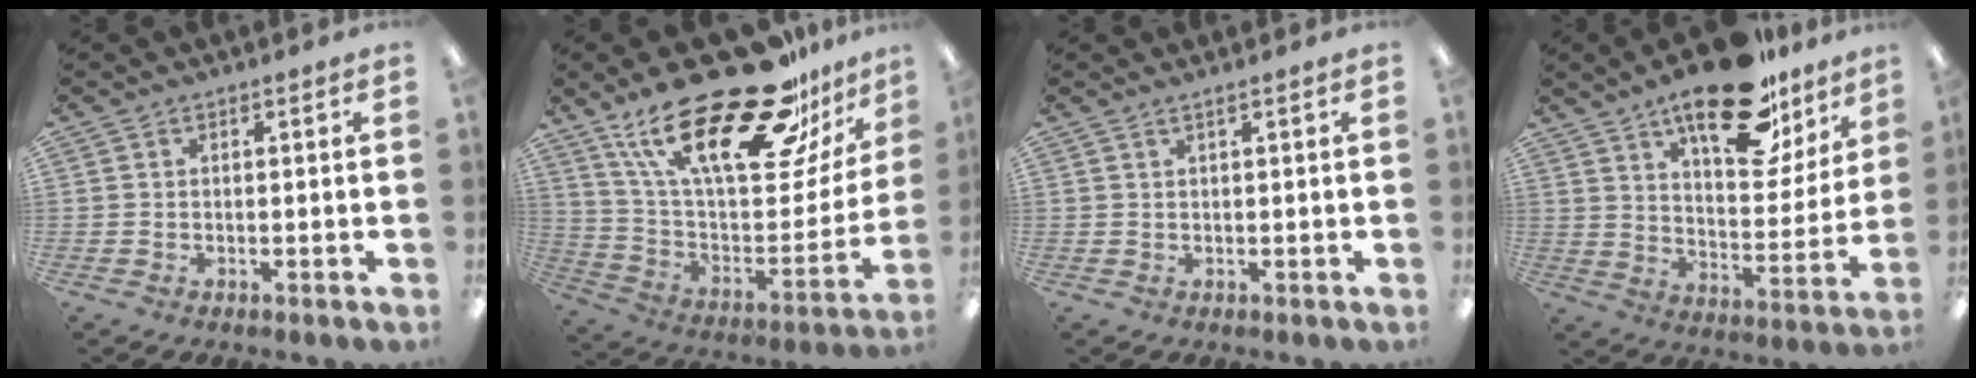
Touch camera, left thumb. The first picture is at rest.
{"total": 31.5, "force": [21.1, 11.0, 20.7], "torque": [-0.337, -0.131, 0.361]}
{"total": 1.0, "force": [0.7, 0.0, 0.8], "torque": [-0.015, -0.001, 0.012]}
{"total": 22.5, "force": [15.5, 9.7, 13.1], "torque": [-0.190, -0.085, 0.259]}